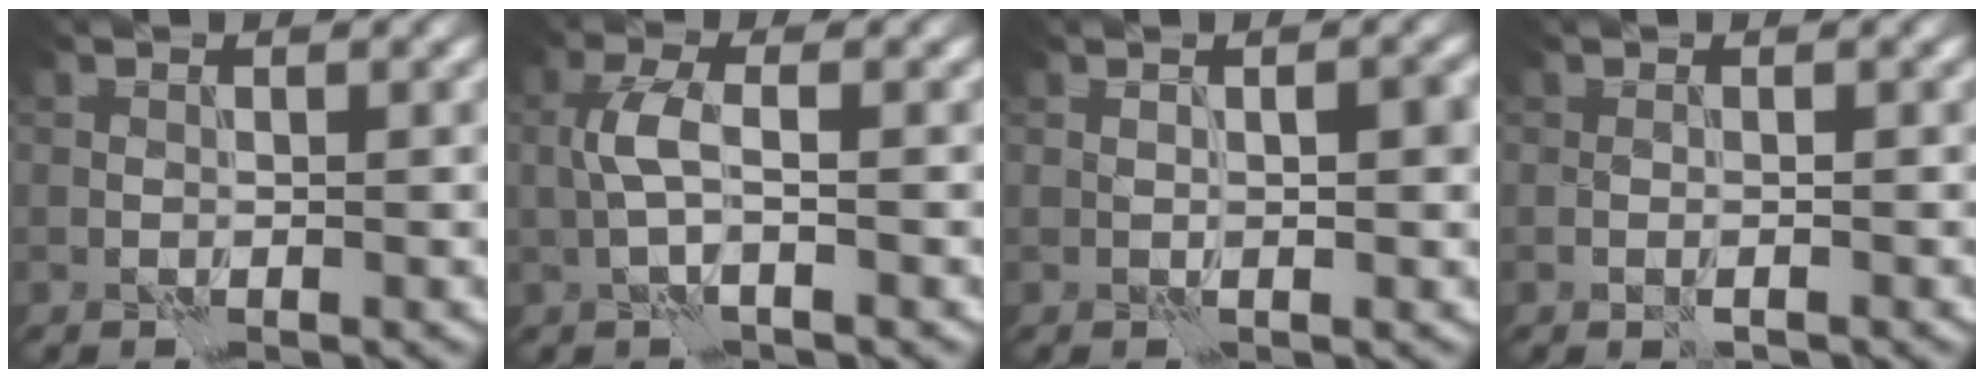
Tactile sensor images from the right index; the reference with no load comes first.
{"total": 2.8, "force": [-0.2, 0.8, 2.7], "torque": [-0.061, 0.007, -0.008]}
{"total": 2.2, "force": [0.4, 0.8, 2.0], "torque": [-0.027, 0.001, 0.009]}
{"total": 1.0, "force": [-0.5, 0.3, 0.8], "torque": [-0.020, -0.003, -0.009]}